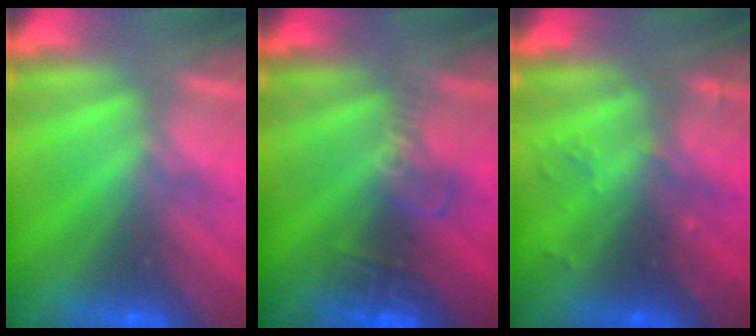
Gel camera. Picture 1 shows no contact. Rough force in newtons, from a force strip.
{"total": 2.7}
{"total": 2.4}